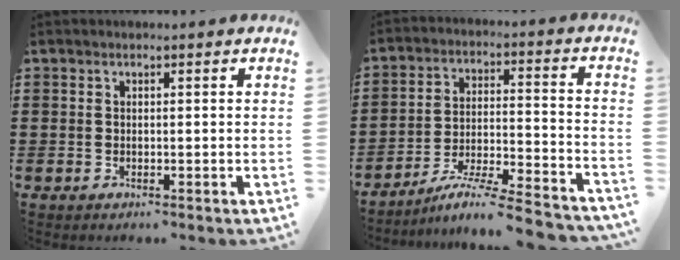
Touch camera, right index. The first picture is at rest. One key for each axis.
{"total": 8.3, "fx": -7.2, "fy": -0.1, "fz": 4.1, "tx": -0.072, "ty": -0.003, "tz": -0.143}